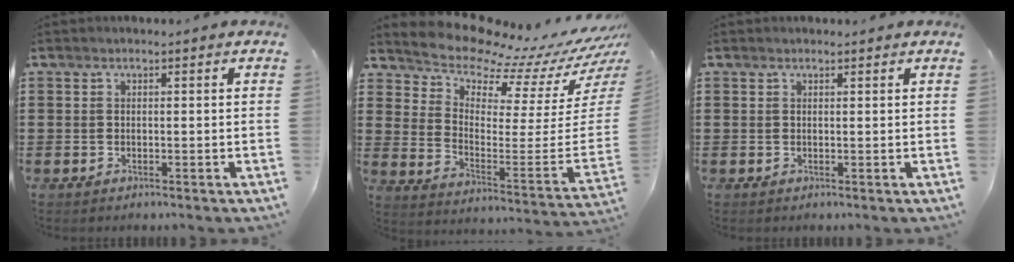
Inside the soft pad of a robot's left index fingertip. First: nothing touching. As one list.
[{"total": 8.0, "force": [7.7, 1.4, 1.6], "torque": [-0.046, -0.099, 0.123]}, {"total": 0.5, "force": [0.5, 0.1, 0.2], "torque": [-0.004, 0.000, 0.010]}]